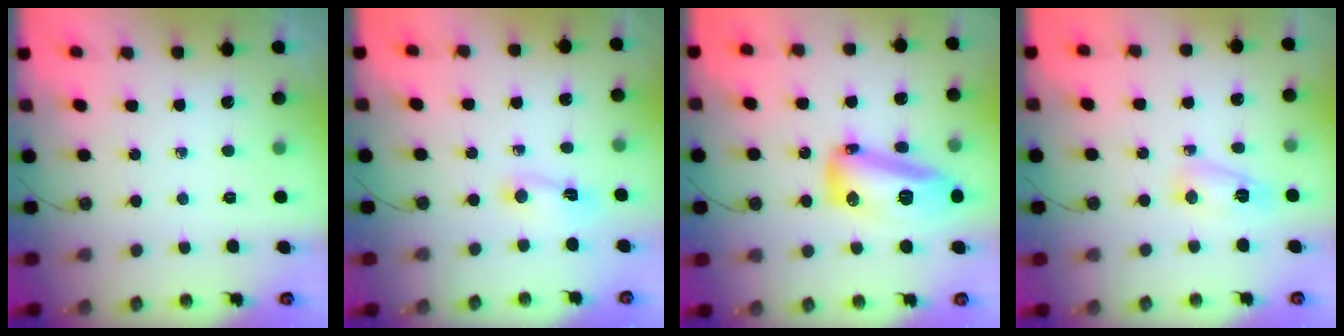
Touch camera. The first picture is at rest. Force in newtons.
{"total": 2.1, "press": 2.1, "slide": 0.3}
{"total": 16.2, "press": 16.1, "slide": 2.0}
{"total": 5.0, "press": 5.0, "slide": 0.4}